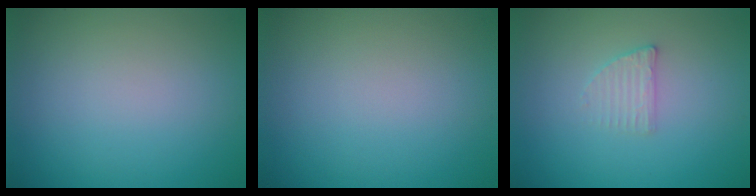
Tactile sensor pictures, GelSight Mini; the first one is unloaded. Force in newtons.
{"total": 0.0}
{"total": 1.6, "press": 1.5, "slide": 0.3}